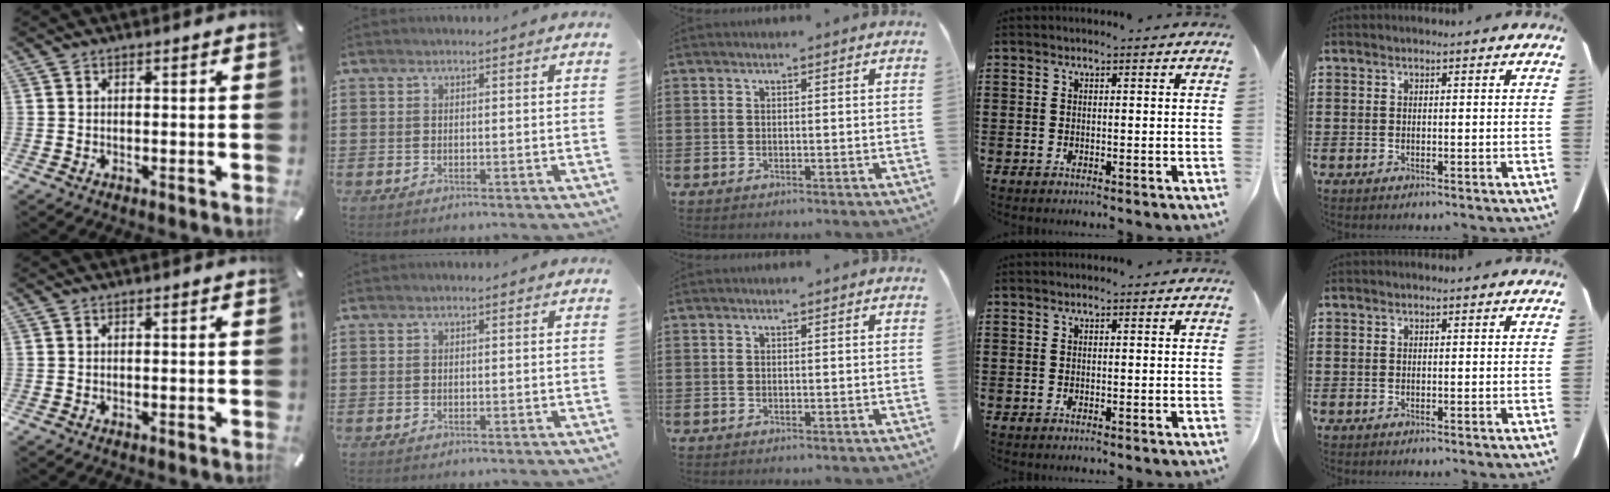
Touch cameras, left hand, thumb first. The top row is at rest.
{}